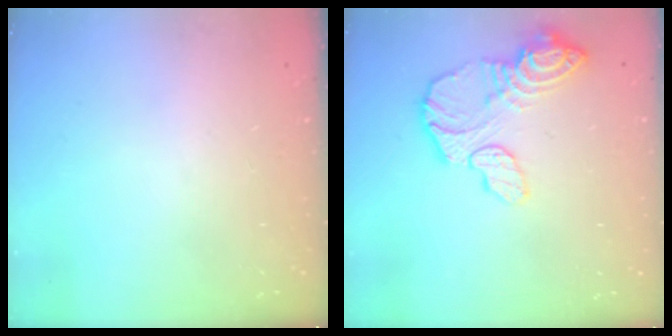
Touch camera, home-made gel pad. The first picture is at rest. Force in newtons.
{"total": 14.7, "press": 14.6, "slide": 1.4}